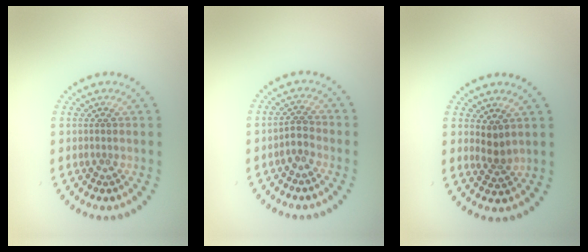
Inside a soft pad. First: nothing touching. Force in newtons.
{"total": 1.6, "press": 1.2, "slide": 1.0}
{"total": 1.7, "press": 1.3, "slide": 1.0}